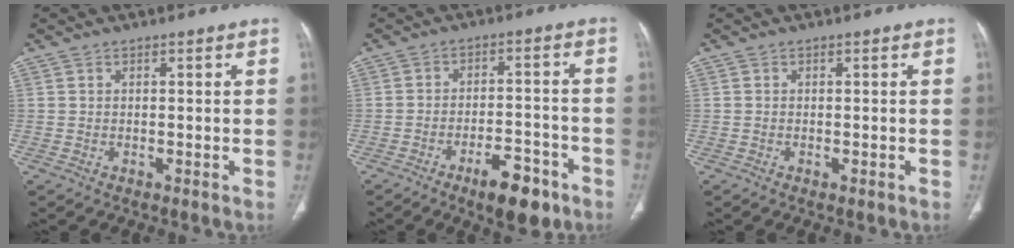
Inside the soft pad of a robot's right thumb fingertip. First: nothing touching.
{"total": 9.7, "force": [-6.0, 3.7, 6.7], "torque": [-0.089, 0.031, -0.087]}
{"total": 0.7, "force": [-0.3, 0.3, 0.6], "torque": [-0.011, -0.002, -0.002]}